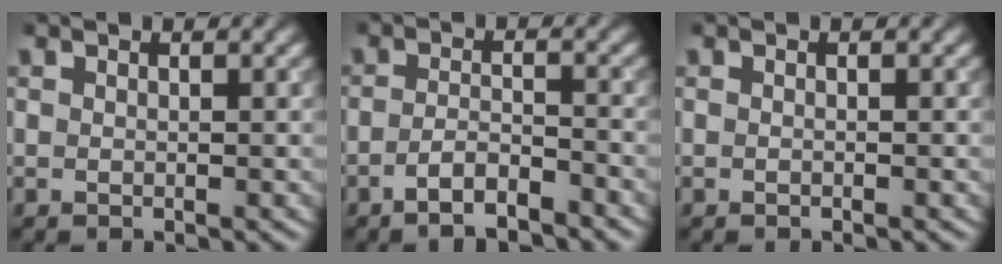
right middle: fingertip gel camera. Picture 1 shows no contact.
{"total": 3.0, "force": [-2.2, 0.7, 1.9], "torque": [-0.032, 0.004, -0.045]}
{"total": 0.0}